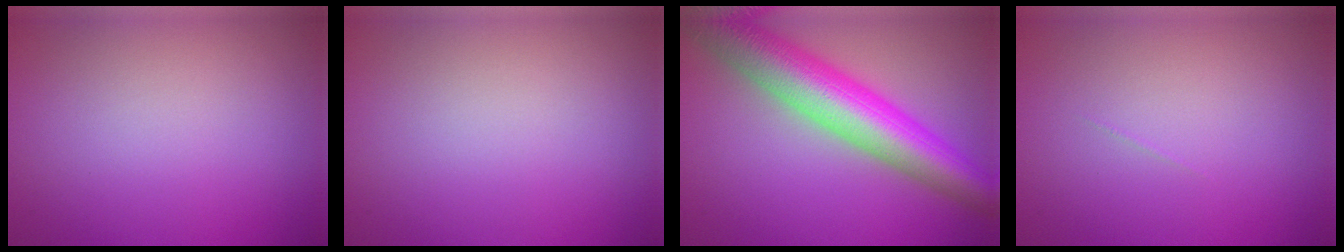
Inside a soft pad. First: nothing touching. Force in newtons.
{"total": 0.0}
{"total": 9.9, "press": 9.9, "slide": 0.4}
{"total": 0.0}